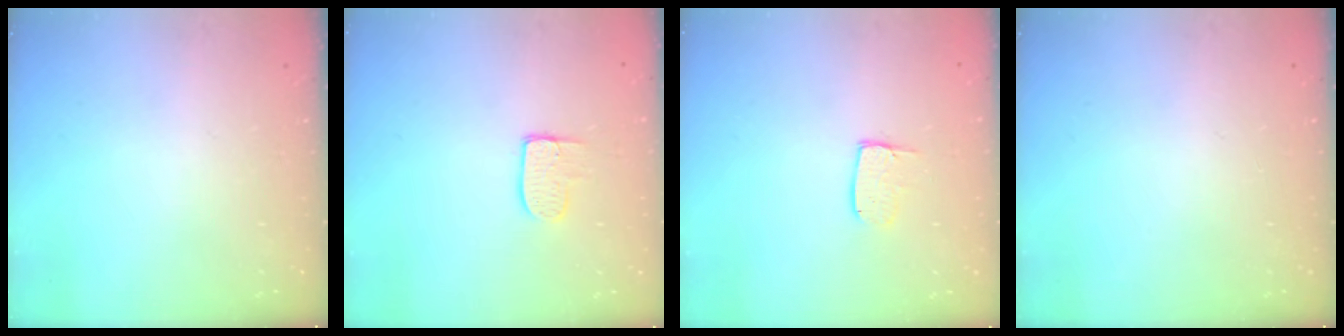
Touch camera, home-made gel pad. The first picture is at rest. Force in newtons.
{"total": 6.8, "press": 6.7, "slide": 0.4}
{"total": 6.7, "press": 6.7, "slide": 0.5}
{"total": 0.0}